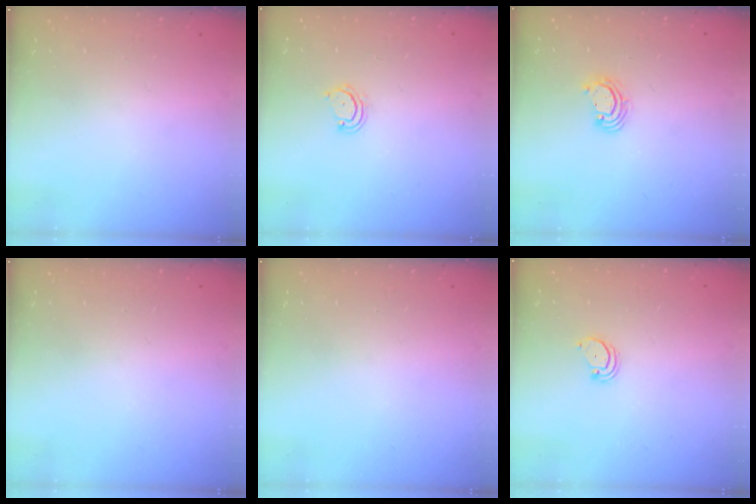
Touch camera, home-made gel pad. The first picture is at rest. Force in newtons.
{"total": 3.9, "press": 3.9, "slide": 0.3}
{"total": 3.5, "press": 3.5, "slide": 0.3}
{"total": 0.0}
{"total": 0.0}
{"total": 2.1, "press": 2.1, "slide": 0.2}